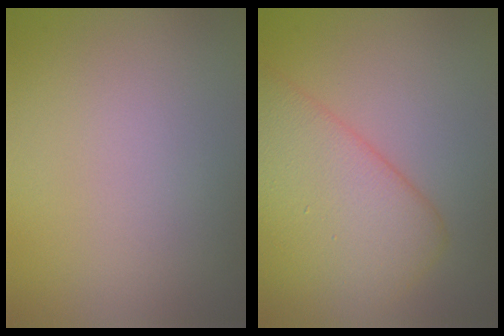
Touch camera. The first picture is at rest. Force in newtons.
{"total": 7.0, "press": 7.0, "slide": 0.3}